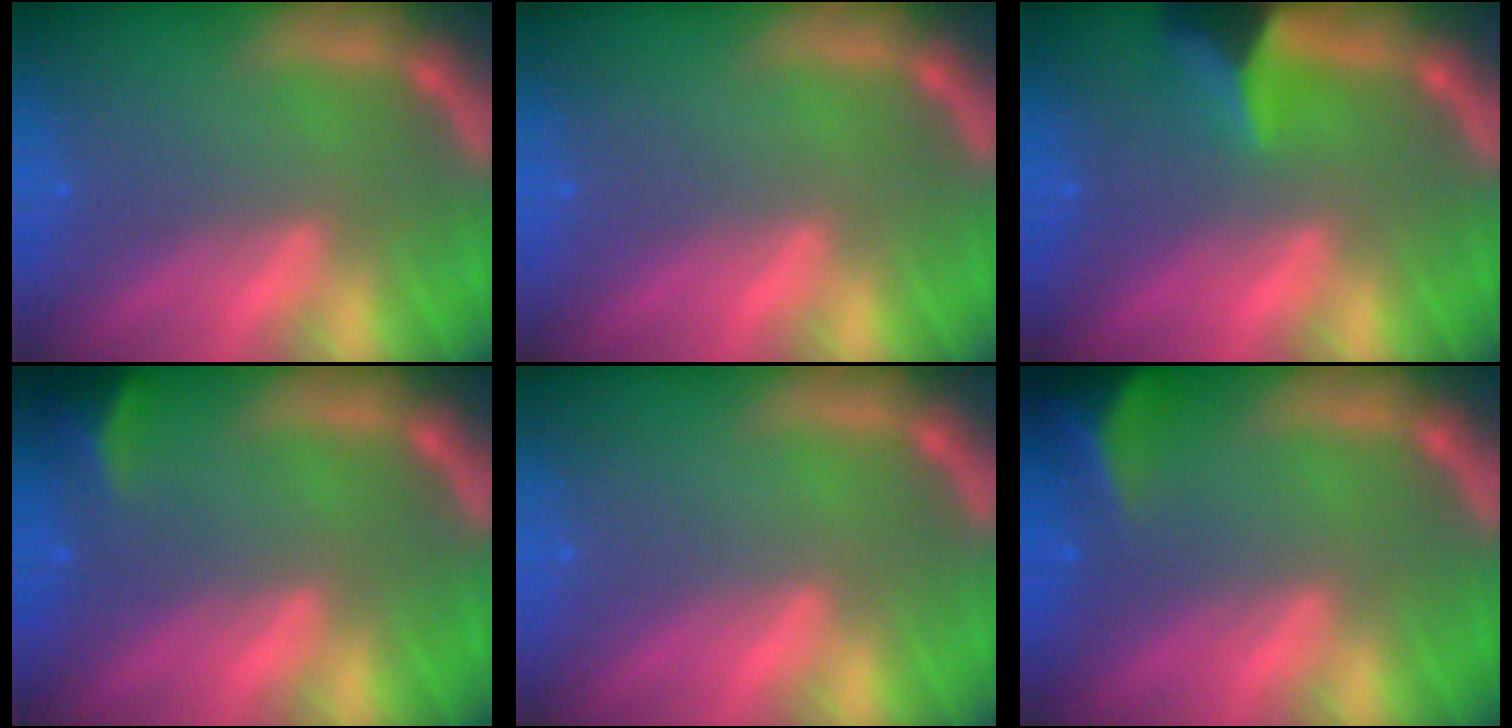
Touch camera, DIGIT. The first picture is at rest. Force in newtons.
{"total": 0.0}
{"total": 4.4}
{"total": 2.9}
{"total": 0.0}
{"total": 5.4}